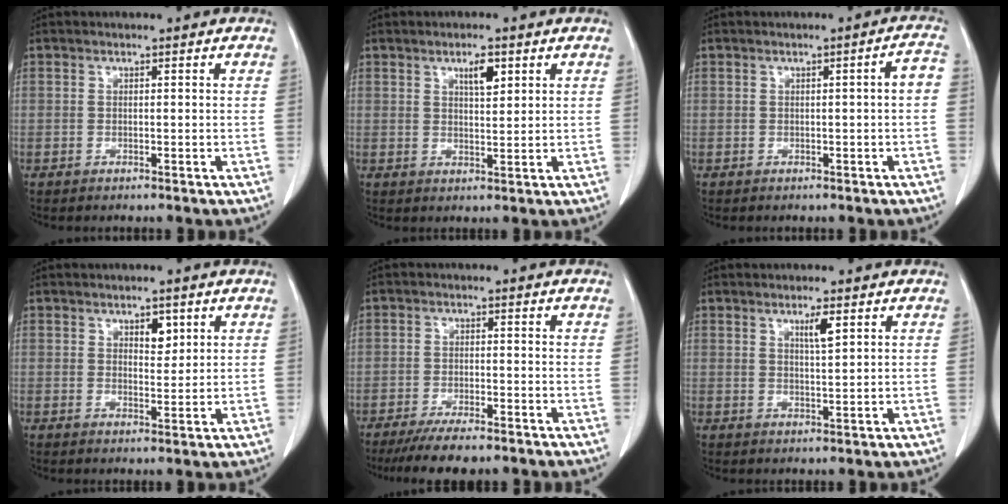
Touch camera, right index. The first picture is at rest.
{"total": 3.5, "force": [1.8, 0.9, 2.8], "torque": [-0.047, -0.002, 0.031]}
{"total": 2.6, "force": [-0.2, 0.1, 2.5], "torque": [-0.029, 0.007, -0.003]}
{"total": 2.9, "force": [1.5, 1.4, 2.1], "torque": [-0.029, -0.004, 0.025]}
{"total": 6.9, "force": [-5.5, 1.8, 3.7], "torque": [-0.055, -0.010, -0.090]}
{"total": 2.8, "force": [1.5, 0.1, 2.4], "torque": [-0.044, -0.005, 0.026]}